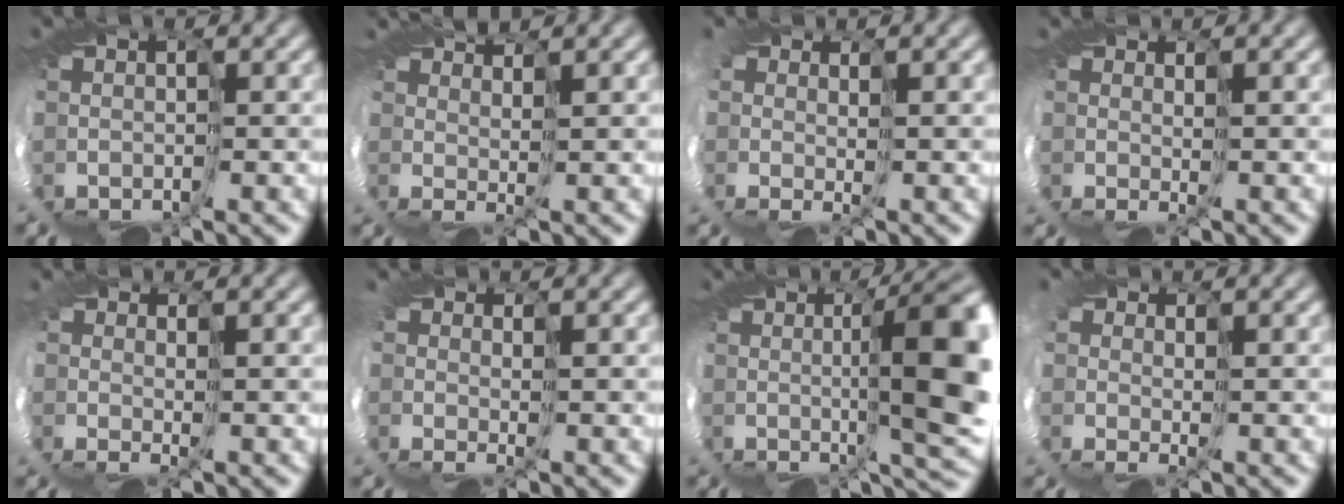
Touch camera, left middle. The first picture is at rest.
{"total": 2.1, "force": [1.9, -0.9, 0.3], "torque": [-0.005, 0.003, 0.029]}
{"total": 3.0, "force": [0.4, 2.1, 2.0], "torque": [-0.031, 0.000, 0.003]}
{"total": 0.9, "force": [0.7, 0.1, 0.6], "torque": [-0.017, -0.002, 0.010]}
{"total": 0.5, "force": [0.4, -0.1, 0.4], "torque": [-0.015, 0.000, 0.003]}
{"total": 1.4, "force": [0.4, 0.8, 1.1], "torque": [-0.027, 0.004, 0.004]}
{"total": 11.1, "force": [1.3, 2.8, 10.7], "torque": [-0.162, -0.004, 0.030]}
{"total": 3.7, "force": [0.5, 2.7, 2.5], "torque": [-0.034, 0.002, 0.002]}